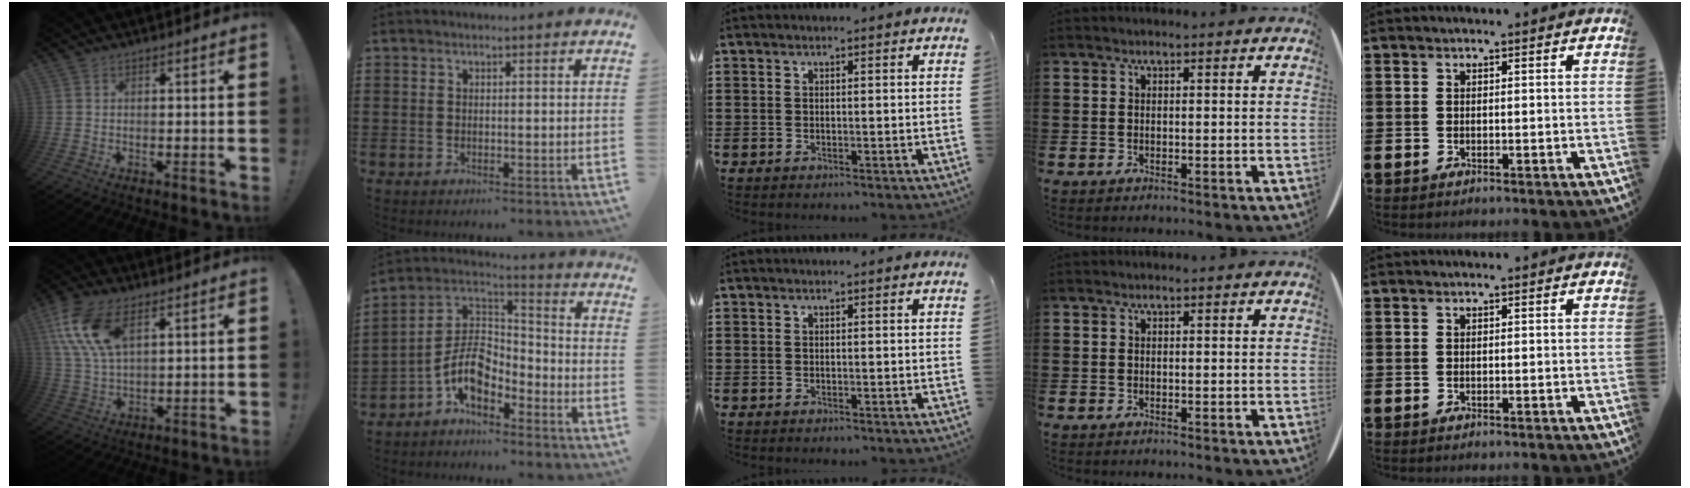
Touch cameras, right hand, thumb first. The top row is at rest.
{"thumb": {"total": 14.5, "force": [6.8, 7.5, 10.4], "torque": [-0.209, -0.017, 0.126]}, "index": {"total": 8.0, "force": [-4.4, 4.2, 5.3], "torque": [-0.132, -0.013, -0.093]}}